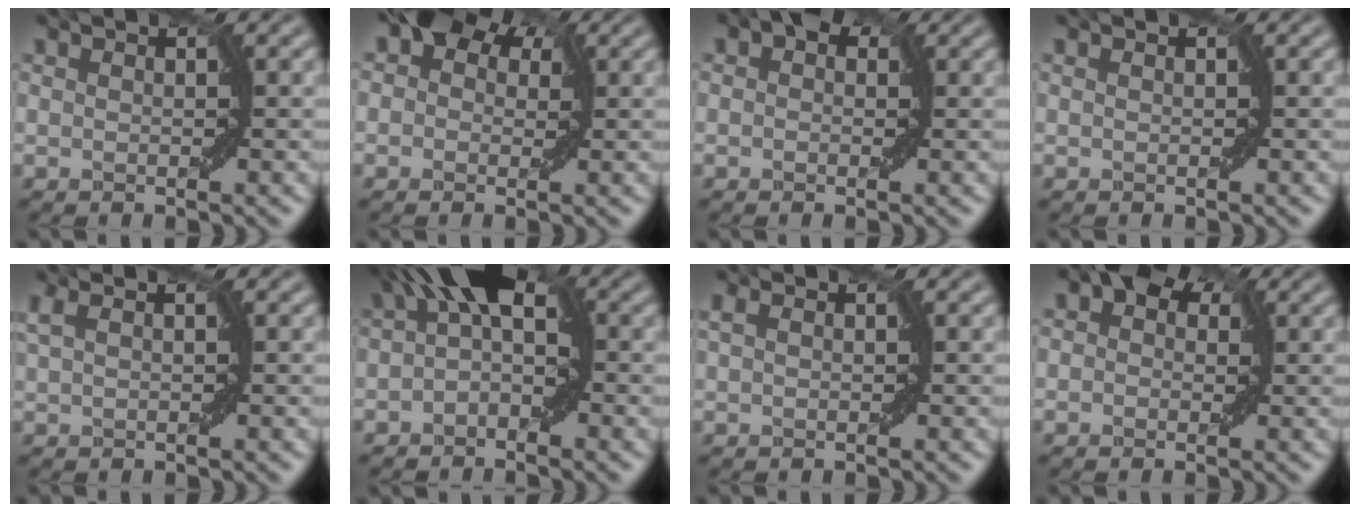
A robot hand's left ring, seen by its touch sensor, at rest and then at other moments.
{"total": 6.1, "force": [2.3, 4.6, 3.4], "torque": [-0.028, 0.029, -0.017]}
{"total": 3.1, "force": [1.3, 2.1, 1.9], "torque": [-0.008, 0.012, -0.013]}
{"total": 0.0}
{"total": 1.4, "force": [0.5, 0.3, 1.2], "torque": [-0.023, 0.006, 0.010]}
{"total": 6.5, "force": [0.9, 3.1, 5.6], "torque": [-0.075, 0.031, -0.009]}
{"total": 0.7, "force": [0.2, 0.1, 0.6], "torque": [-0.014, 0.005, 0.002]}
{"total": 5.4, "force": [2.2, 3.8, 3.2], "torque": [-0.018, 0.021, -0.019]}